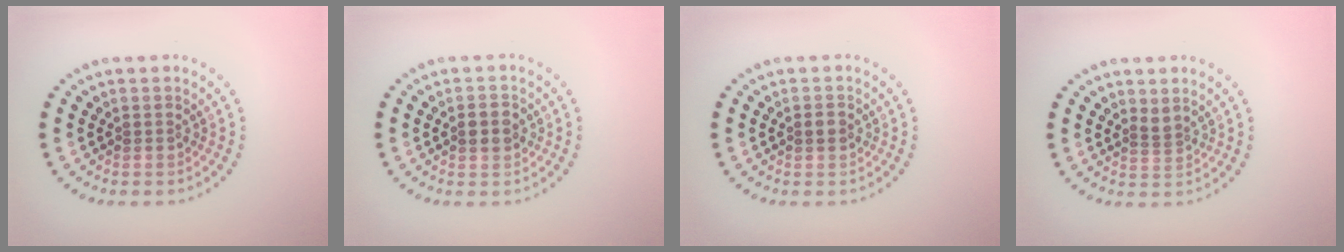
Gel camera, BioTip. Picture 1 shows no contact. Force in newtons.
{"total": 2.4, "press": 2.4, "slide": 0.0}
{"total": 1.3, "press": 1.3, "slide": 0.0}
{"total": 1.0, "press": 0.6, "slide": 0.8}